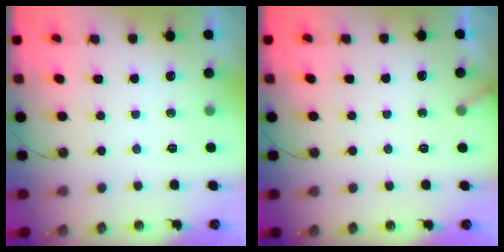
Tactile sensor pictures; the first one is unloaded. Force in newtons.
{"total": 1.7, "press": 1.7, "slide": 0.1}